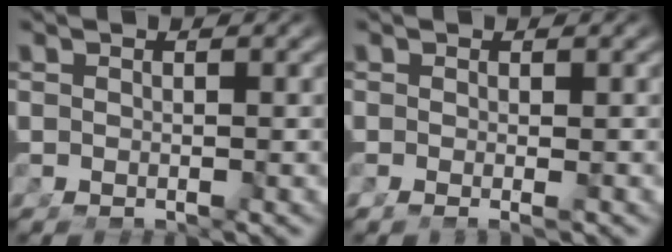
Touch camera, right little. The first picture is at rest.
{"total": 0.0}